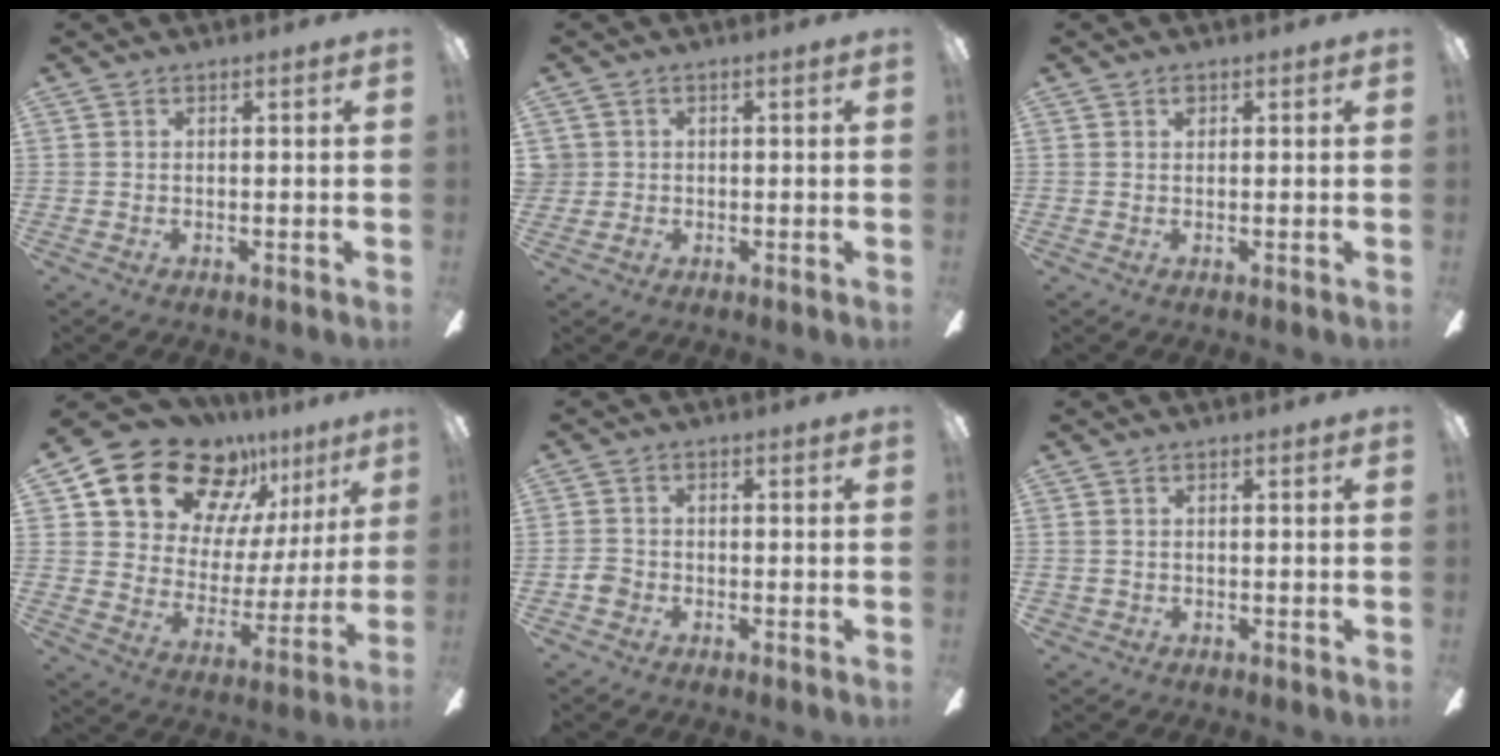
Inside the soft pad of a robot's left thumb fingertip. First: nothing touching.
{"total": 2.3, "force": [0.0, 2.3, 0.1], "torque": [-0.008, 0.005, -0.001]}
{"total": 1.0, "force": [0.7, 0.5, 0.4], "torque": [-0.001, -0.003, 0.012]}
{"total": 18.4, "force": [13.6, 10.4, 6.7], "torque": [-0.134, -0.094, 0.253]}
{"total": 2.7, "force": [-1.5, 2.1, 0.8], "torque": [-0.011, 0.008, -0.027]}
{"total": 1.0, "force": [0.2, 1.0, 0.0], "torque": [-0.002, 0.001, 0.002]}